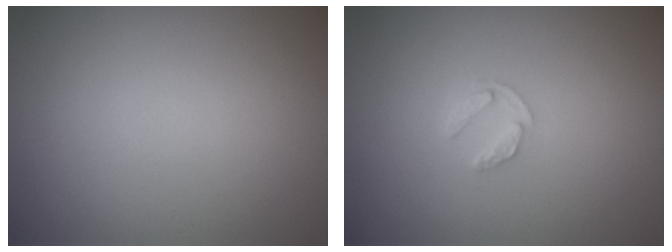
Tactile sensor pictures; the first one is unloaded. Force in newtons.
{"total": 1.3, "press": 1.3, "slide": 0.2}